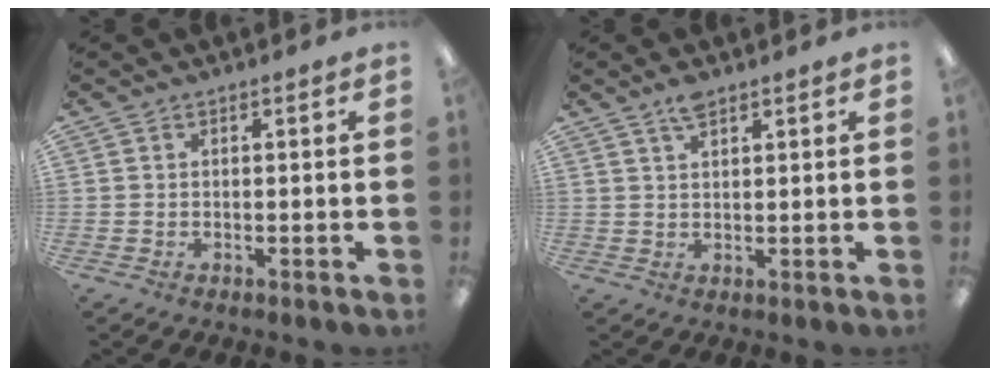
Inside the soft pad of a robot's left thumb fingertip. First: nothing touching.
{"total": 3.5, "force": [2.7, 1.0, 2.0], "torque": [-0.045, 0.001, 0.048]}